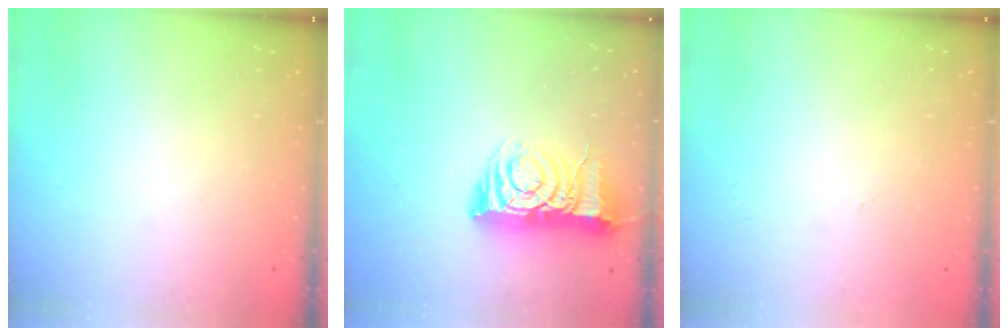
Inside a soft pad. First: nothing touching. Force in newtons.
{"total": 10.2, "press": 10.1, "slide": 1.3}
{"total": 0.0}